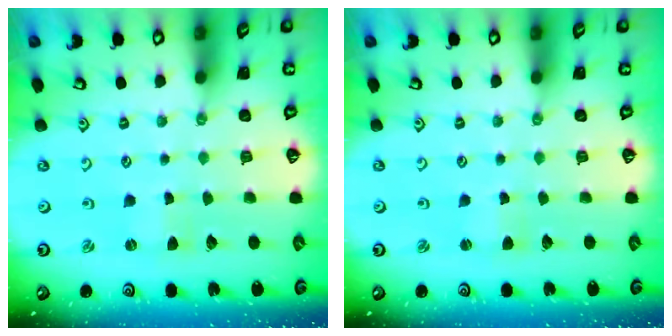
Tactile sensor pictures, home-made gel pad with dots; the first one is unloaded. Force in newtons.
{"total": 2.4, "press": 2.4, "slide": 0.3}